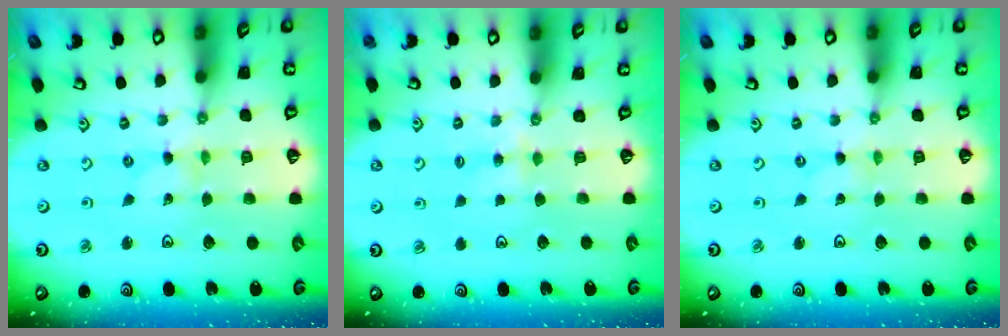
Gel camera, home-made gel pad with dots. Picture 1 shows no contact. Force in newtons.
{"total": 3.3, "press": 3.2, "slide": 0.5}
{"total": 0.0}